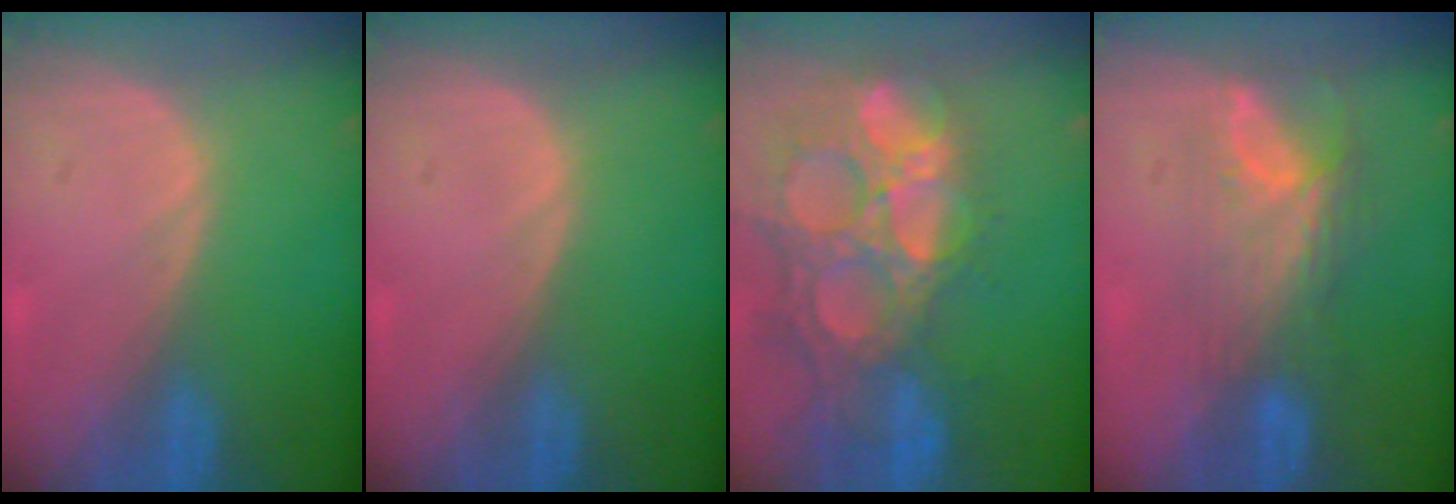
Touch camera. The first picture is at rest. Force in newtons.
{"total": 0.0}
{"total": 14.9, "press": 12.3, "slide": 8.3}
{"total": 8.0, "press": 6.6, "slide": 4.5}